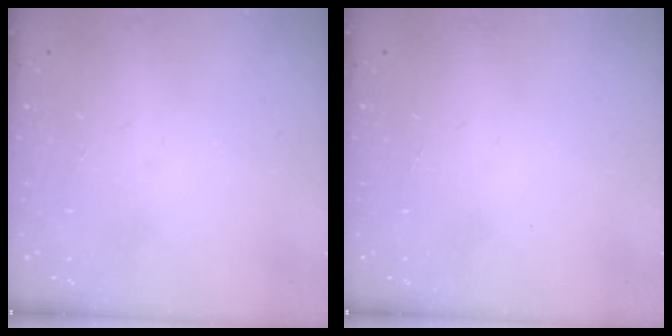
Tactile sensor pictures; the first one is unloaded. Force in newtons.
{"total": 0.0}